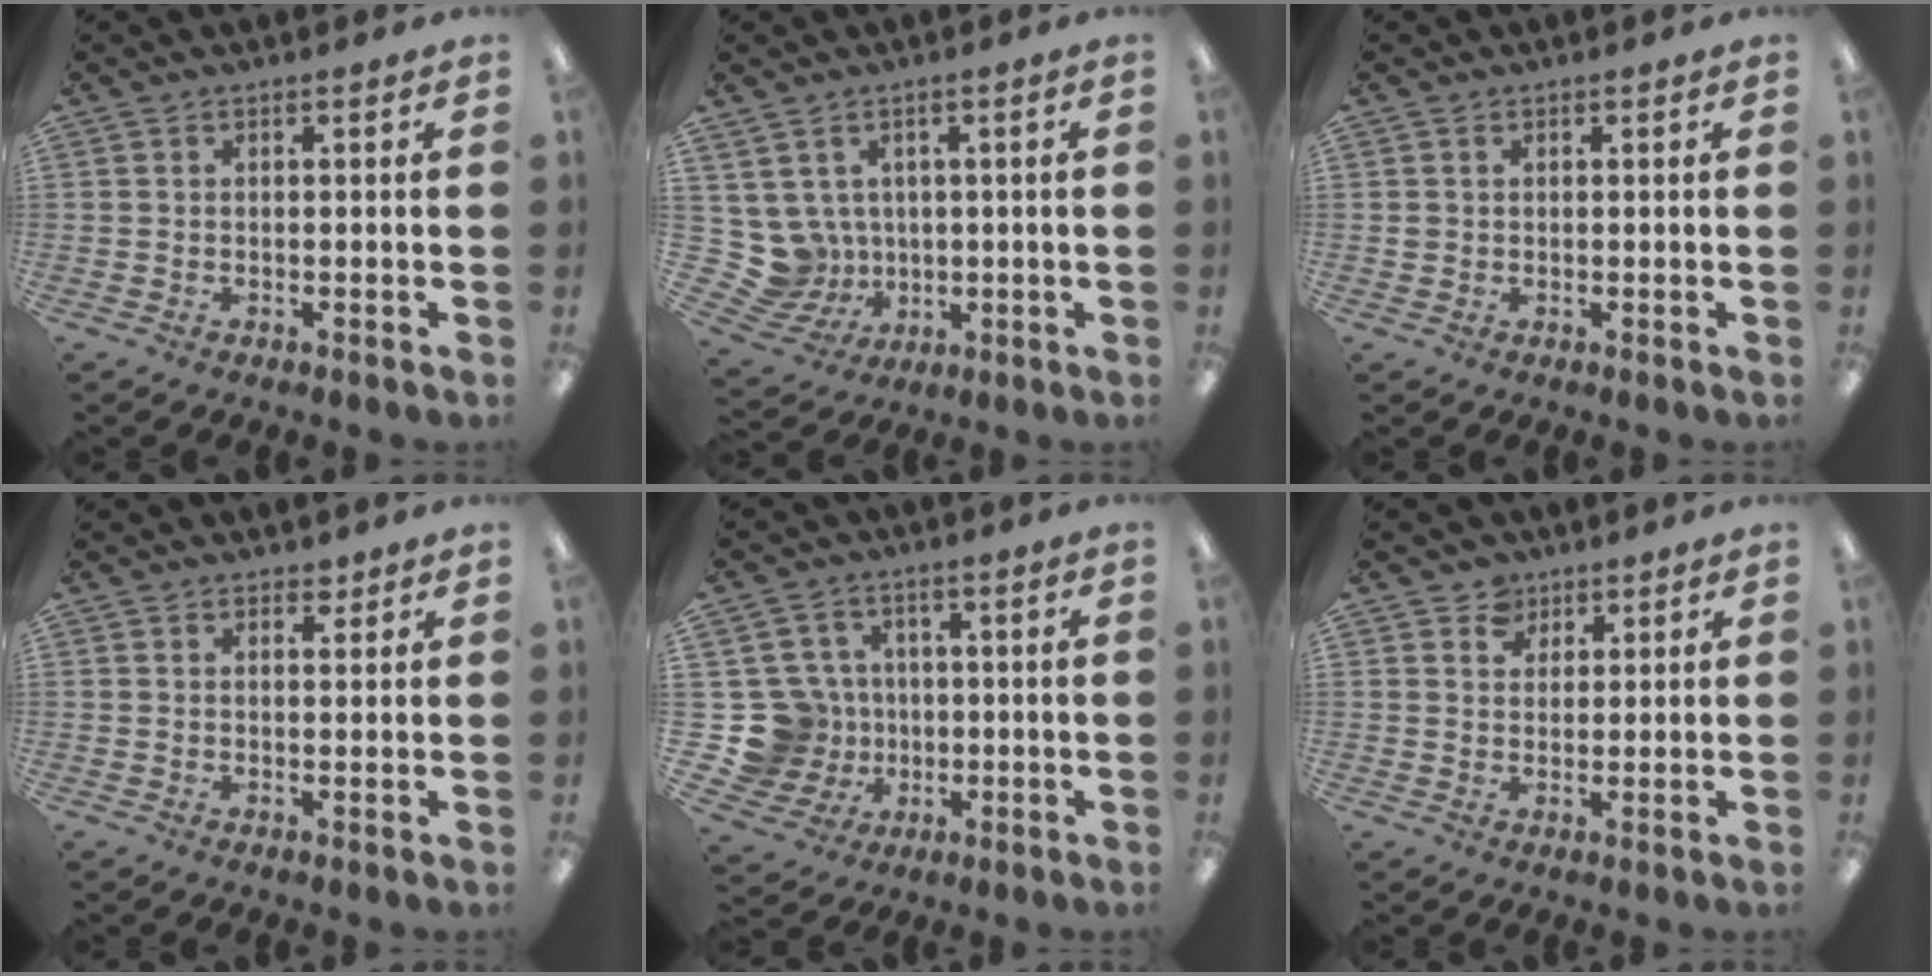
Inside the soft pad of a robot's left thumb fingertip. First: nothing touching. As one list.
[{"total": 8.2, "force": [1.6, 7.8, 1.8], "torque": [-0.081, -0.013, 0.042]}, {"total": 0.8, "force": [0.1, 0.8, 0.2], "torque": [-0.004, 0.005, 0.002]}, {"total": 1.9, "force": [1.5, 1.0, 0.6], "torque": [0.002, -0.007, 0.025]}, {"total": 13.5, "force": [-0.5, 12.7, 4.4], "torque": [-0.122, 0.013, 0.003]}, {"total": 4.4, "force": [2.9, 3.2, 0.5], "torque": [-0.008, -0.006, 0.053]}]